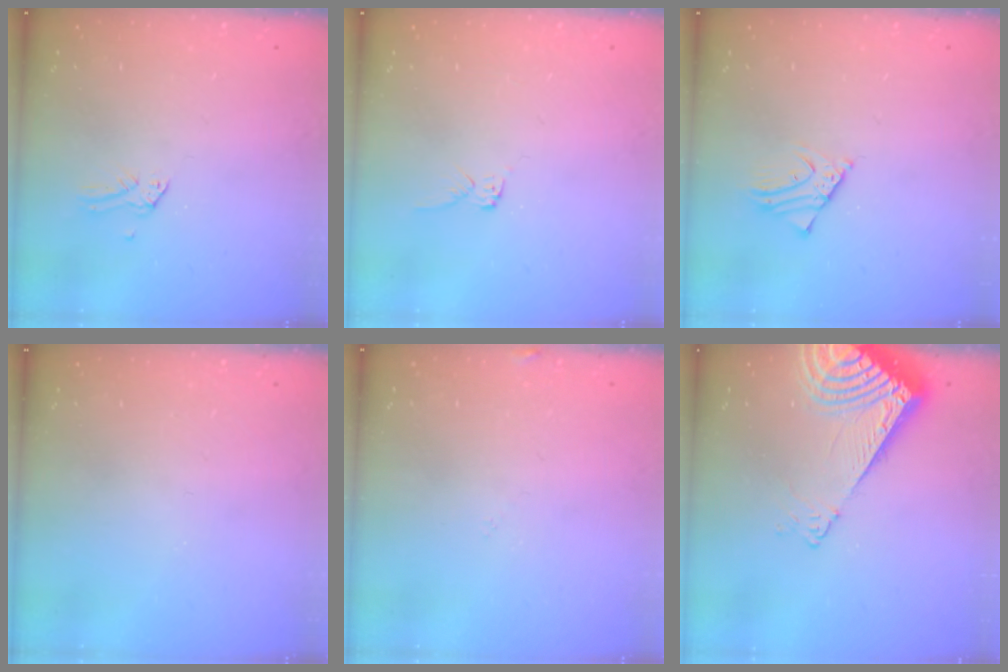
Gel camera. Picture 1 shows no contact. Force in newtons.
{"total": 2.6, "press": 2.6, "slide": 0.1}
{"total": 3.0, "press": 3.0, "slide": 0.3}
{"total": 0.0}
{"total": 4.2, "press": 4.2, "slide": 0.2}
{"total": 11.1, "press": 11.0, "slide": 1.5}